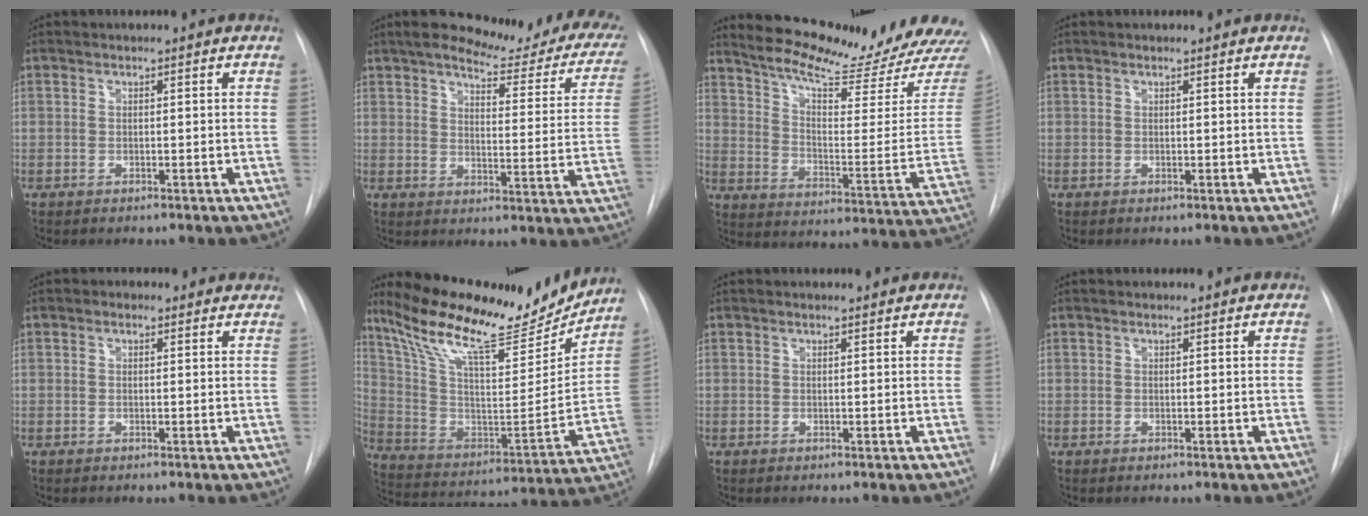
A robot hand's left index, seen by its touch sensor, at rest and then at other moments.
{"total": 20.8, "force": [17.4, 5.0, 10.4], "torque": [-0.126, -0.030, 0.198]}
{"total": 20.9, "force": [19.3, 0.8, 7.8], "torque": [-0.125, -0.082, 0.264]}
{"total": 0.5, "force": [0.5, 0.0, 0.1], "torque": [-0.008, -0.002, 0.006]}
{"total": 2.2, "force": [1.5, 1.4, 0.7], "torque": [-0.005, 0.010, 0.013]}
{"total": 25.6, "force": [21.5, 5.6, 12.8], "torque": [-0.227, -0.013, 0.335]}
{"total": 1.3, "force": [1.3, 0.1, 0.1], "torque": [-0.011, 0.004, 0.016]}
{"total": 0.5, "force": [0.5, 0.0, 0.0], "torque": [-0.005, 0.000, 0.006]}